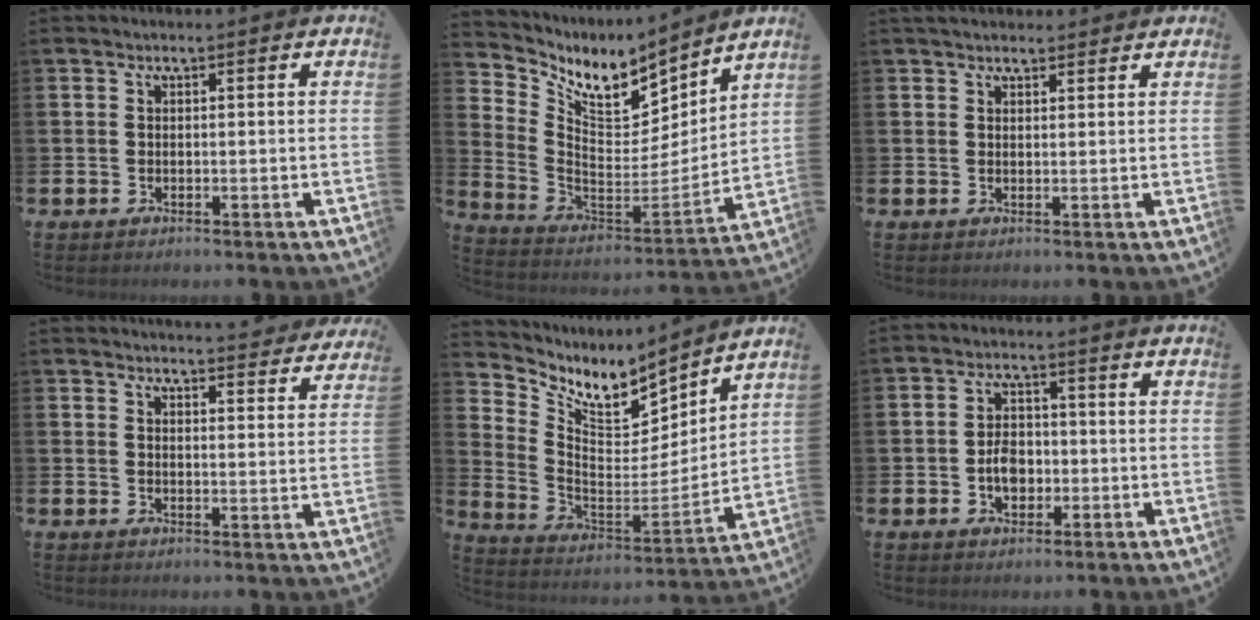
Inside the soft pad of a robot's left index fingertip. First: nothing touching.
{"total": 8.1, "force": [6.8, 3.5, 2.7], "torque": [-0.088, -0.054, 0.121]}
{"total": 2.4, "force": [2.3, 0.7, 0.3], "torque": [0.002, -0.007, 0.040]}
{"total": 4.2, "force": [4.2, 0.1, 0.2], "torque": [0.000, -0.029, 0.074]}
{"total": 8.1, "force": [7.1, 3.0, 2.6], "torque": [-0.083, -0.055, 0.125]}
{"total": 4.0, "force": [-1.0, 2.7, 2.7], "torque": [-0.036, -0.001, -0.022]}